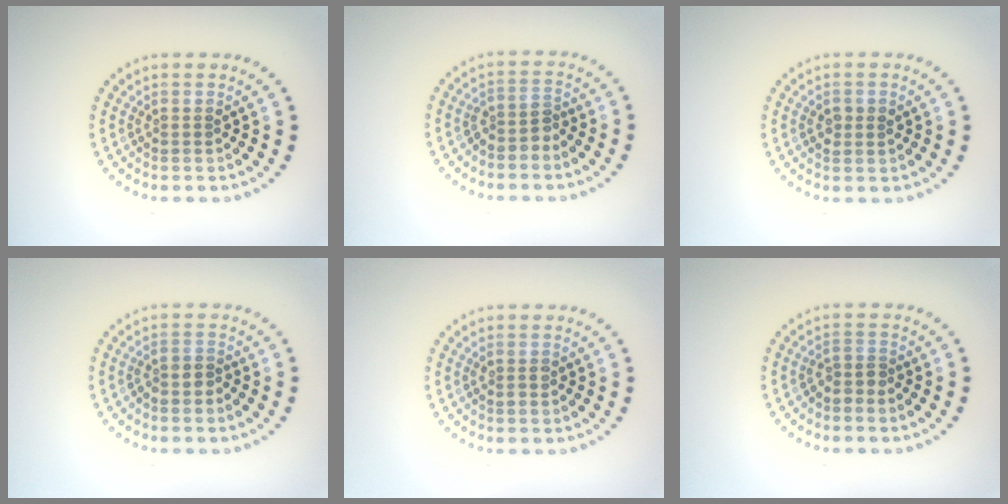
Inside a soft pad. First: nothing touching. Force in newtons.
{"total": 1.9, "press": 1.5, "slide": 1.1}
{"total": 1.4, "press": 1.4, "slide": 0.3}
{"total": 1.3, "press": 1.0, "slide": 0.9}
{"total": 0.8, "press": 0.7, "slide": 0.3}
{"total": 1.6, "press": 1.2, "slide": 1.1}